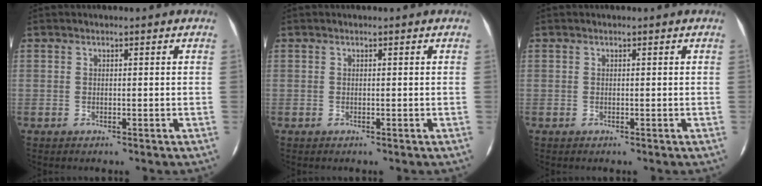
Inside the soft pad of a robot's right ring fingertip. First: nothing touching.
{"total": 0.0}
{"total": 0.0}